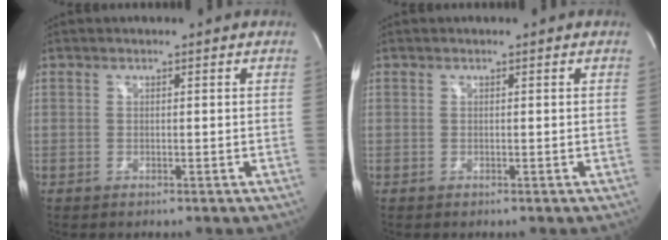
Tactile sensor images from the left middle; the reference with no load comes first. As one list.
[{"total": 0.0}]